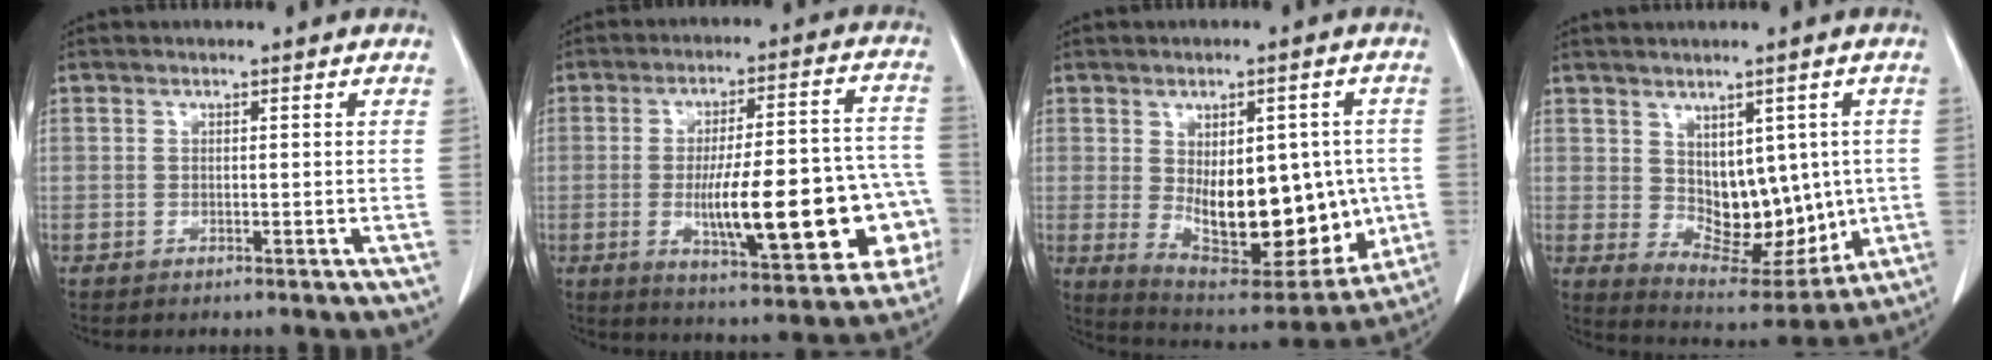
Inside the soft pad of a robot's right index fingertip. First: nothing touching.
{"total": 22.8, "force": [-5.2, 5.6, 21.5], "torque": [-0.245, 0.029, -0.054]}
{"total": 21.2, "force": [-2.1, 10.9, 18.1], "torque": [-0.285, -0.004, 0.000]}
{"total": 12.6, "force": [0.6, 7.8, 9.9], "torque": [-0.135, 0.006, 0.042]}